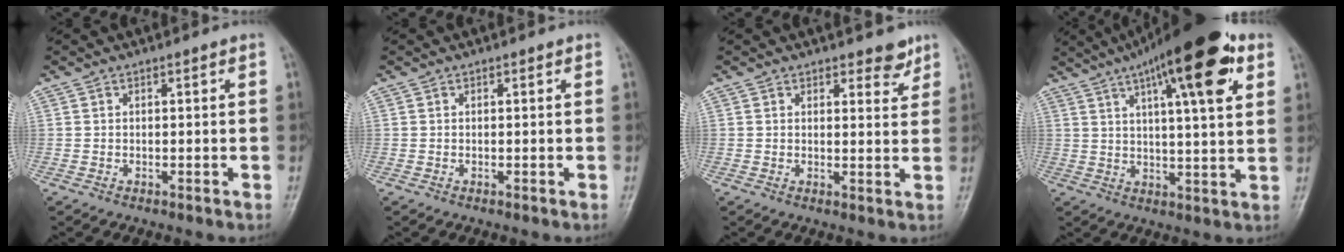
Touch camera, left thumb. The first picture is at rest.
{"total": 0.0}
{"total": 3.6, "force": [2.7, 1.8, 1.5], "torque": [0.007, -0.018, 0.036]}
{"total": 19.9, "force": [9.7, 5.3, 16.5], "torque": [-0.234, -0.007, 0.143]}